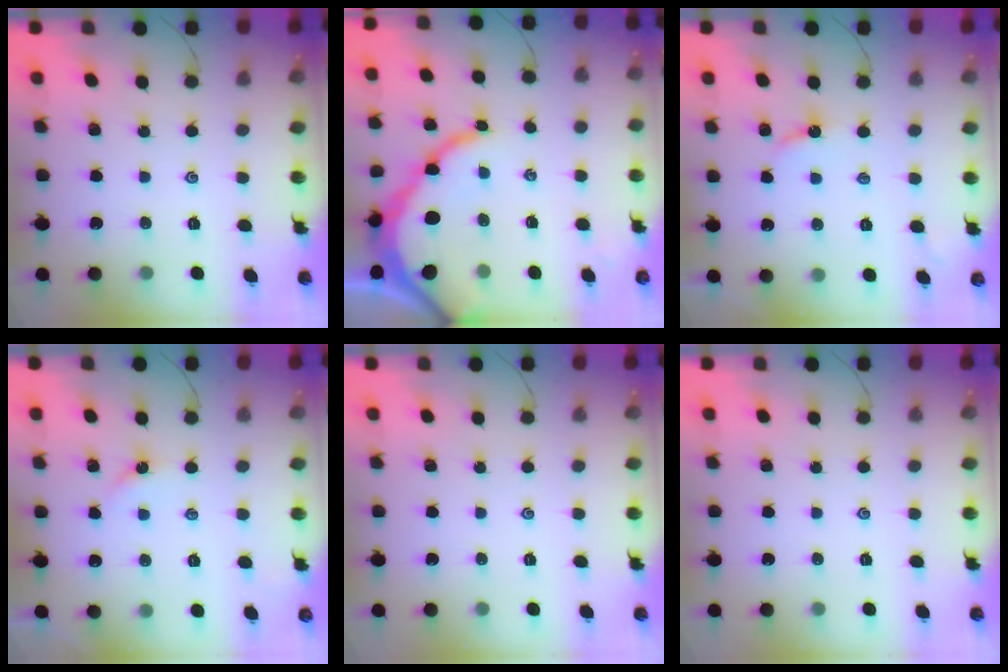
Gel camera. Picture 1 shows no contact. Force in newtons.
{"total": 12.2, "press": 12.1, "slide": 1.3}
{"total": 2.8, "press": 2.8, "slide": 0.2}
{"total": 2.7, "press": 2.6, "slide": 0.5}
{"total": 0.0}
{"total": 0.0}